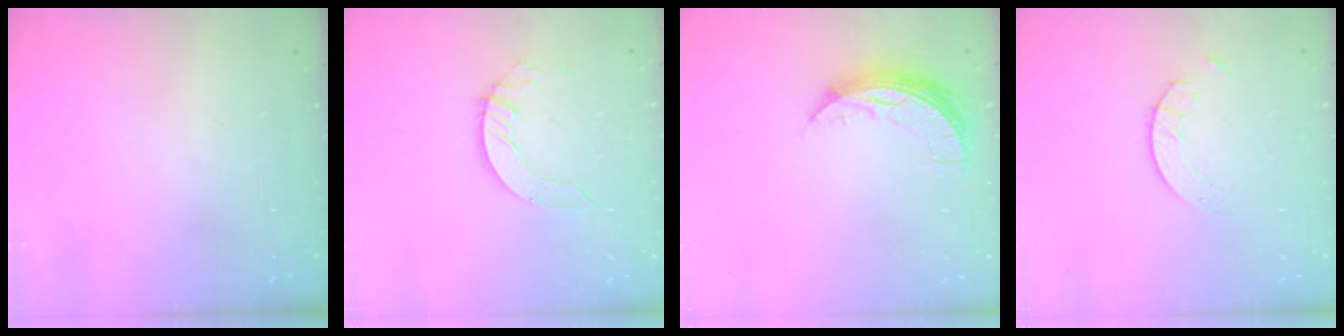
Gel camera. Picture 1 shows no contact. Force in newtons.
{"total": 5.2, "press": 5.2, "slide": 0.3}
{"total": 7.7, "press": 7.7, "slide": 0.4}
{"total": 1.7, "press": 1.7, "slide": 0.2}